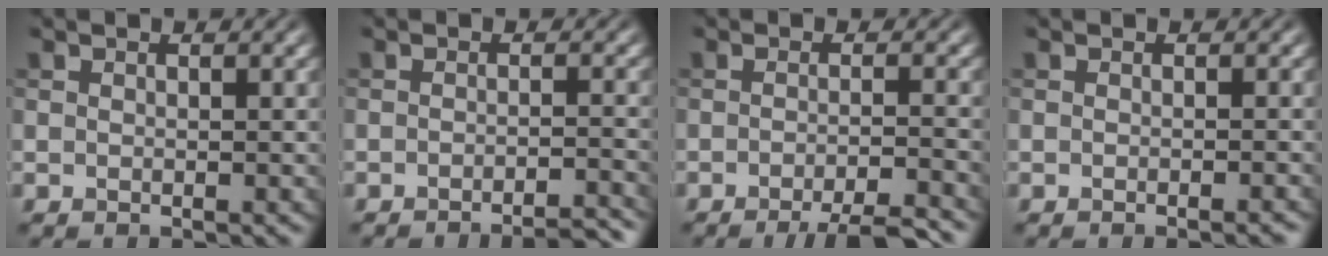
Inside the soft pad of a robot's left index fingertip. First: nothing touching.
{"total": 4.1, "force": [-3.5, 0.5, 2.2], "torque": [-0.022, 0.009, -0.051]}
{"total": 5.3, "force": [-3.7, 0.8, 3.8], "torque": [-0.054, -0.005, -0.058]}
{"total": 1.5, "force": [-0.8, 0.4, 1.2], "torque": [-0.006, -0.001, -0.014]}